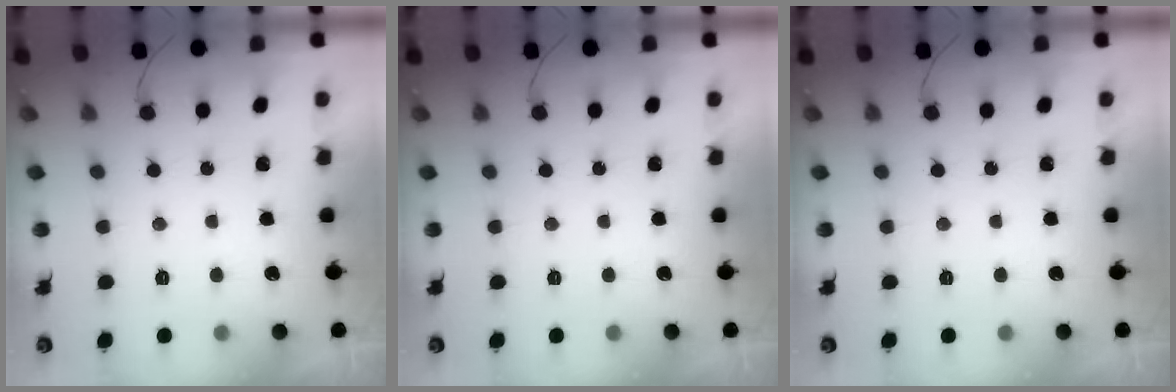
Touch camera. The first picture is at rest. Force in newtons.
{"total": 0.0}
{"total": 0.0}